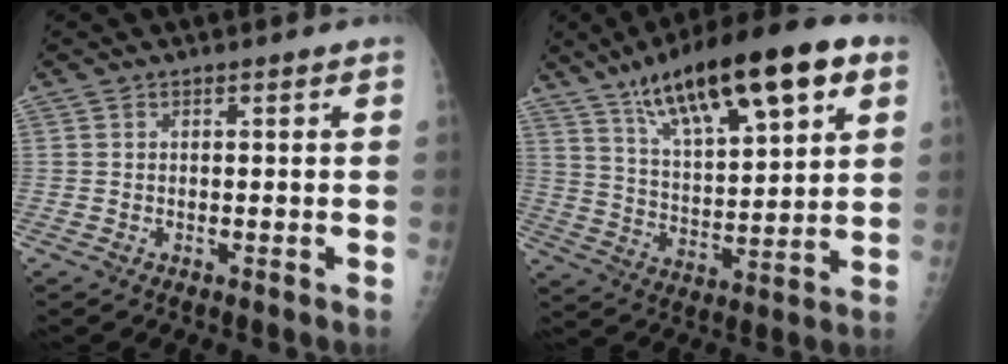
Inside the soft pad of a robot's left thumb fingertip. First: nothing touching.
{"total": 22.7, "force": [12.0, 7.2, 17.9], "torque": [-0.266, -0.021, 0.202]}